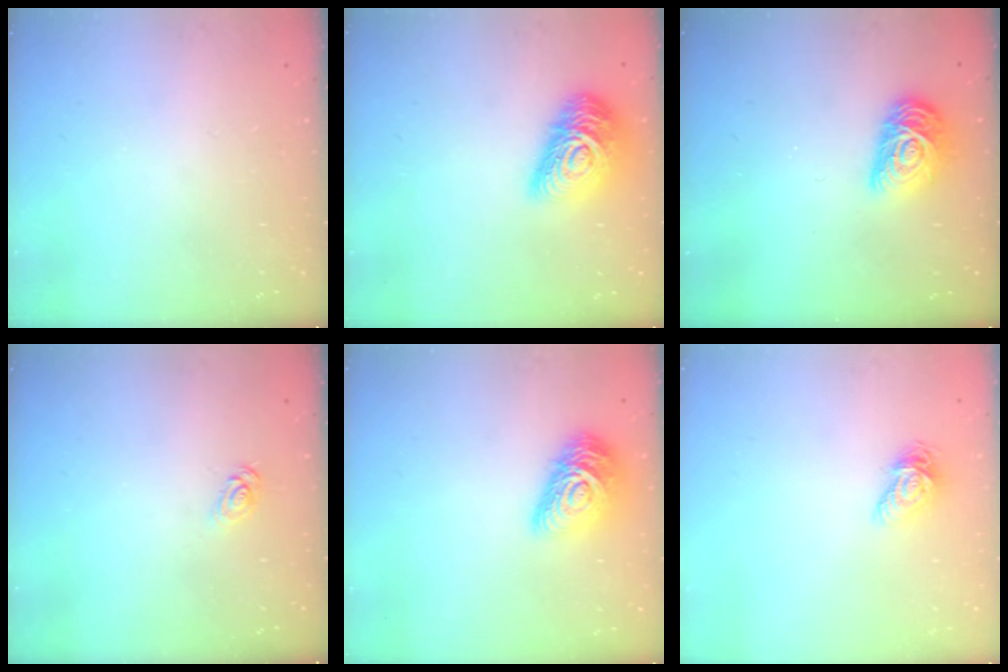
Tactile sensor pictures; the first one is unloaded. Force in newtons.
{"total": 16.9, "press": 16.9, "slide": 1.2}
{"total": 12.6, "press": 12.6, "slide": 0.5}
{"total": 3.3, "press": 3.3, "slide": 0.1}
{"total": 14.6, "press": 14.6, "slide": 0.8}
{"total": 7.5, "press": 7.5, "slide": 0.2}